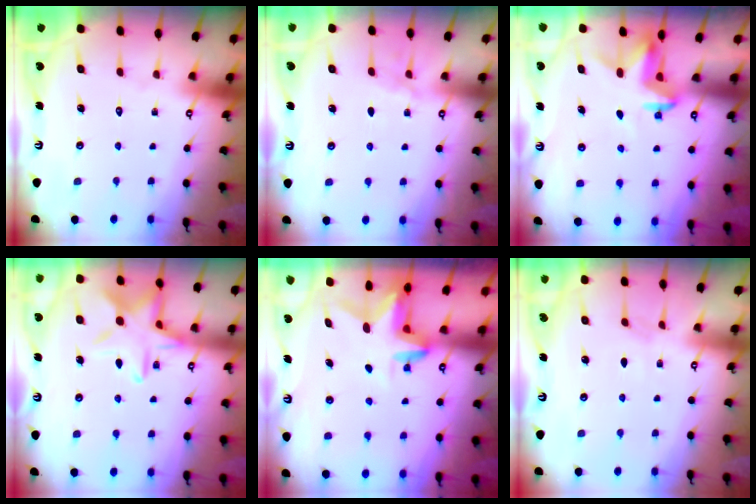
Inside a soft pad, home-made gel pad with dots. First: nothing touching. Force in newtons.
{"total": 2.7, "press": 2.7, "slide": 0.4}
{"total": 3.3, "press": 3.3, "slide": 0.2}
{"total": 14.1, "press": 14.1, "slide": 0.9}
{"total": 3.1, "press": 3.1, "slide": 0.3}
{"total": 3.4, "press": 3.4, "slide": 0.5}